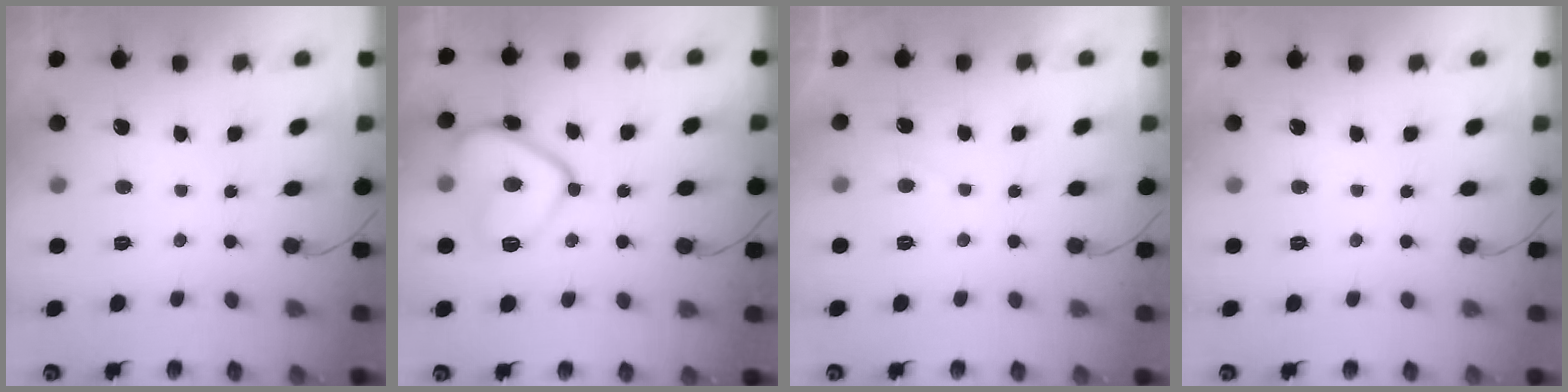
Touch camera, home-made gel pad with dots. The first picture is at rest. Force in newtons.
{"total": 14.2, "press": 14.1, "slide": 1.2}
{"total": 1.0, "press": 0.8, "slide": 0.6}
{"total": 0.0}